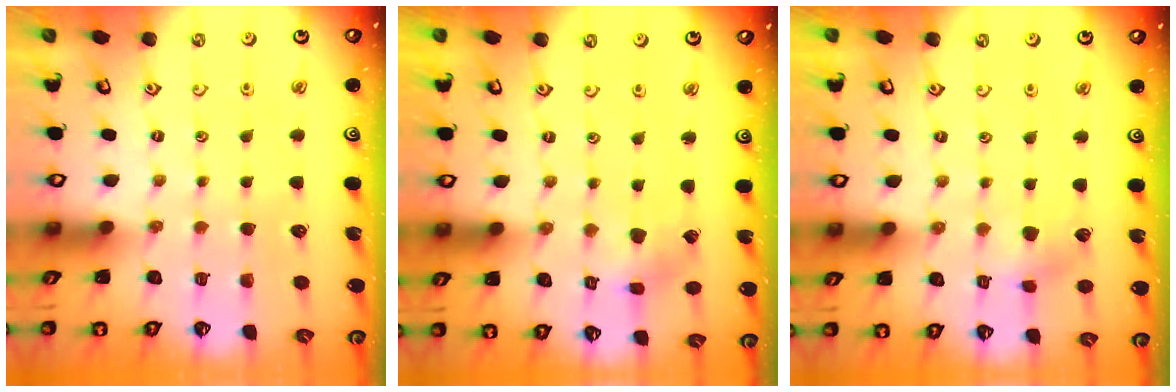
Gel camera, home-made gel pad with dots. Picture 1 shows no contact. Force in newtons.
{"total": 2.7, "press": 2.7, "slide": 0.3}
{"total": 3.6, "press": 3.6, "slide": 0.1}